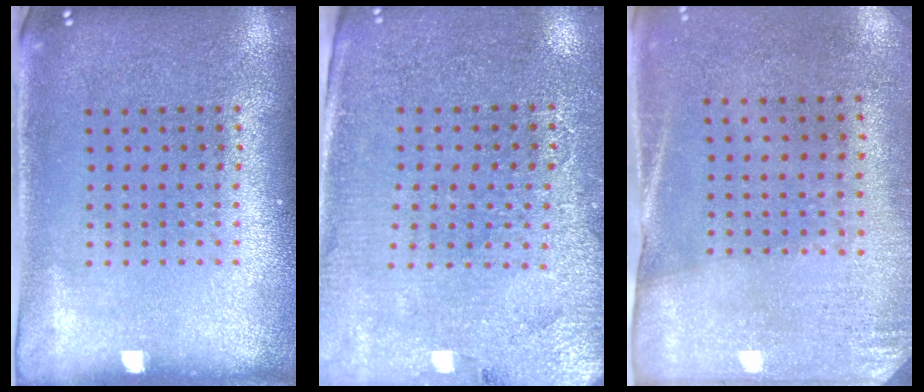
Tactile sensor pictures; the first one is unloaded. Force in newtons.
{"total": 3.0, "press": 2.8, "slide": 1.0}
{"total": 2.6, "press": 2.2, "slide": 1.3}